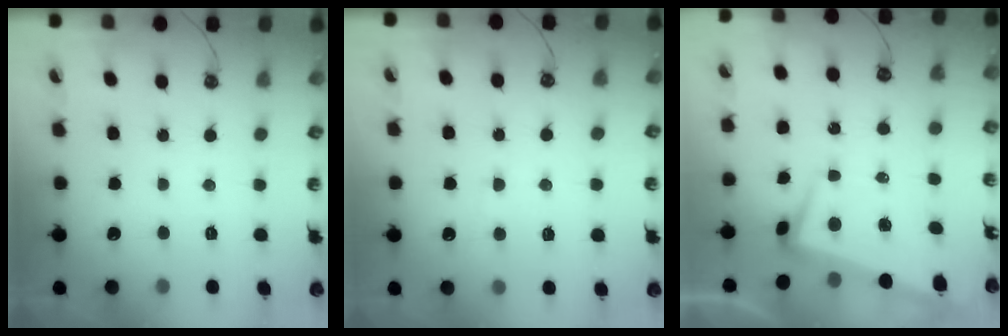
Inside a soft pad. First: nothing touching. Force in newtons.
{"total": 2.4, "press": 2.2, "slide": 1.0}
{"total": 2.1, "press": 0.3, "slide": 2.1}